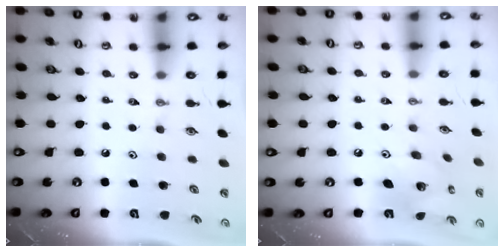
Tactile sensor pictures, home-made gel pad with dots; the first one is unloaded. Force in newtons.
{"total": 10.6, "press": 10.6, "slide": 0.8}